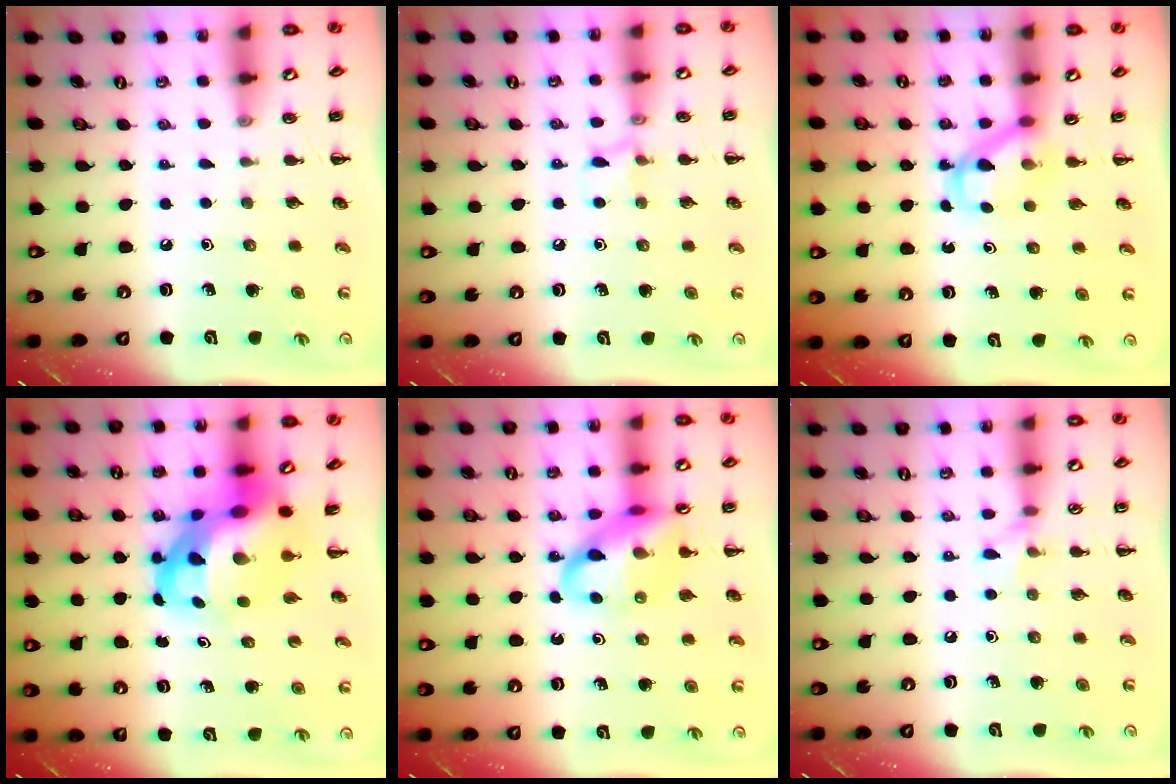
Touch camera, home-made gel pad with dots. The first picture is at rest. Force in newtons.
{"total": 6.6, "press": 6.4, "slide": 1.8}
{"total": 4.1, "press": 4.0, "slide": 0.7}
{"total": 11.8, "press": 11.3, "slide": 3.2}
{"total": 15.2, "press": 14.9, "slide": 2.8}
{"total": 5.6, "press": 5.4, "slide": 1.6}